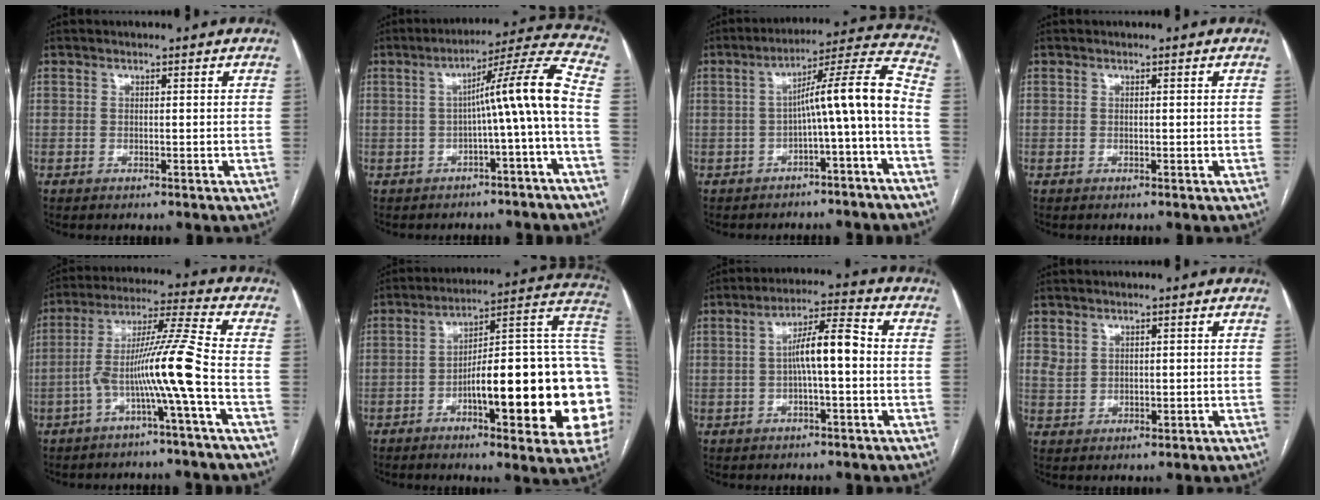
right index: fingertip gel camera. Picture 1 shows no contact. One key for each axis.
{"total": 10.2, "fx": -1.8, "fy": -1.4, "fz": 9.9, "tx": -0.138, "ty": 0.026, "tz": -0.027}
{"total": 10.7, "fx": -2.9, "fy": -0.5, "fz": 10.3, "tx": -0.144, "ty": 0.036, "tz": -0.044}
{"total": 0.0}
{"total": 10.7, "fx": -3.5, "fy": -2.0, "fz": 9.9, "tx": -0.187, "ty": 0.021, "tz": -0.067}
{"total": 26.5, "fx": -4.6, "fy": 4.9, "fz": 25.7, "tx": -0.273, "ty": 0.021, "tz": -0.062}
{"total": 7.3, "fx": -0.3, "fy": 1.1, "fz": 7.2, "tx": -0.129, "ty": 0.023, "tz": -0.006}
{"total": 2.6, "fx": 1.5, "fy": 2.0, "fz": 0.8, "tx": -0.013, "ty": -0.002, "tz": 0.033}